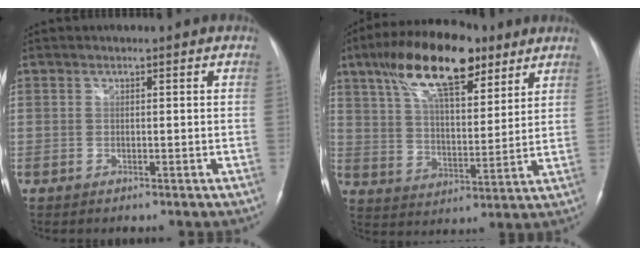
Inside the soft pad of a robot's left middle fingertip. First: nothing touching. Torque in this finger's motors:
{"motor_torque": [1.56, -0.58, 0.23, 0.21]}